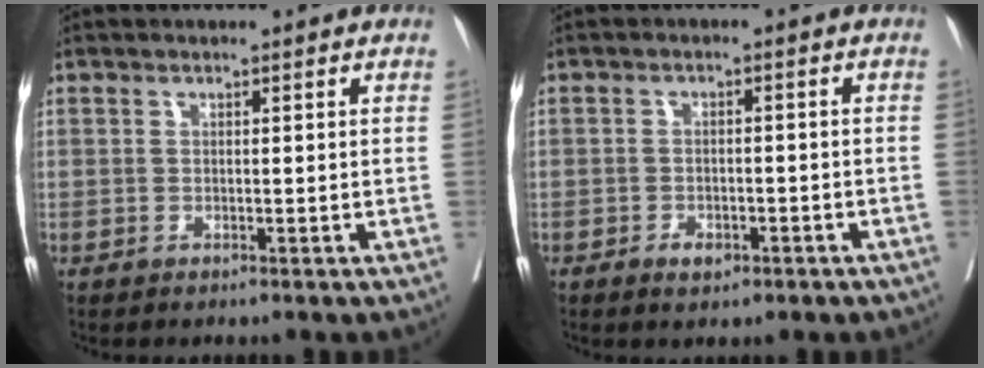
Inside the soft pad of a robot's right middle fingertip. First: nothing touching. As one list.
[{"total": 3.1, "force": [-1.7, 1.9, 1.7], "torque": [-0.025, 0.004, -0.014]}]